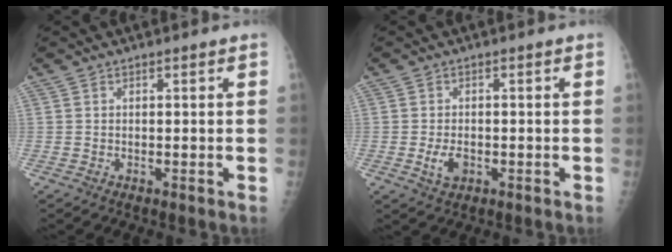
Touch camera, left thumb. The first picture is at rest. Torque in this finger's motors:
{"motor_torque": [0.08, 0.04, 0.43, 0.10, 0.04]}